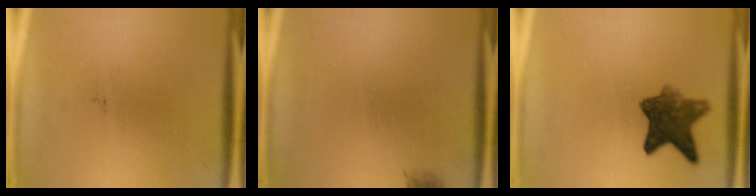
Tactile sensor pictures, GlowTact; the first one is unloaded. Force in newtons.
{"total": 1.1}
{"total": 8.1}